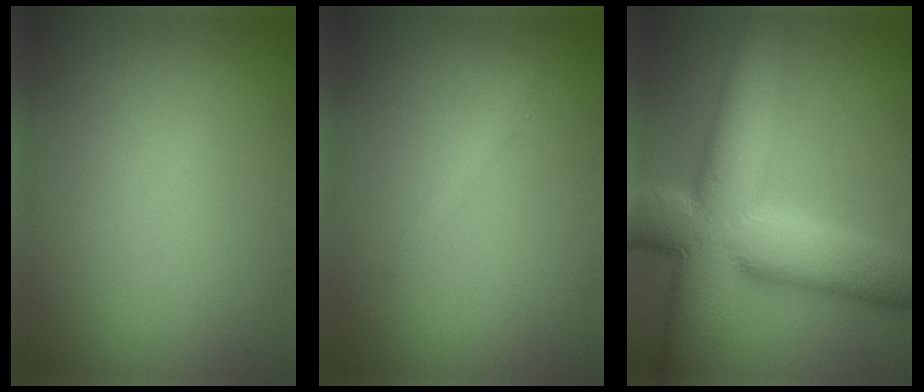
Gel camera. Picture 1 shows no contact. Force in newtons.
{"total": 1.5, "press": 1.5, "slide": 0.1}
{"total": 14.2, "press": 14.2, "slide": 1.2}